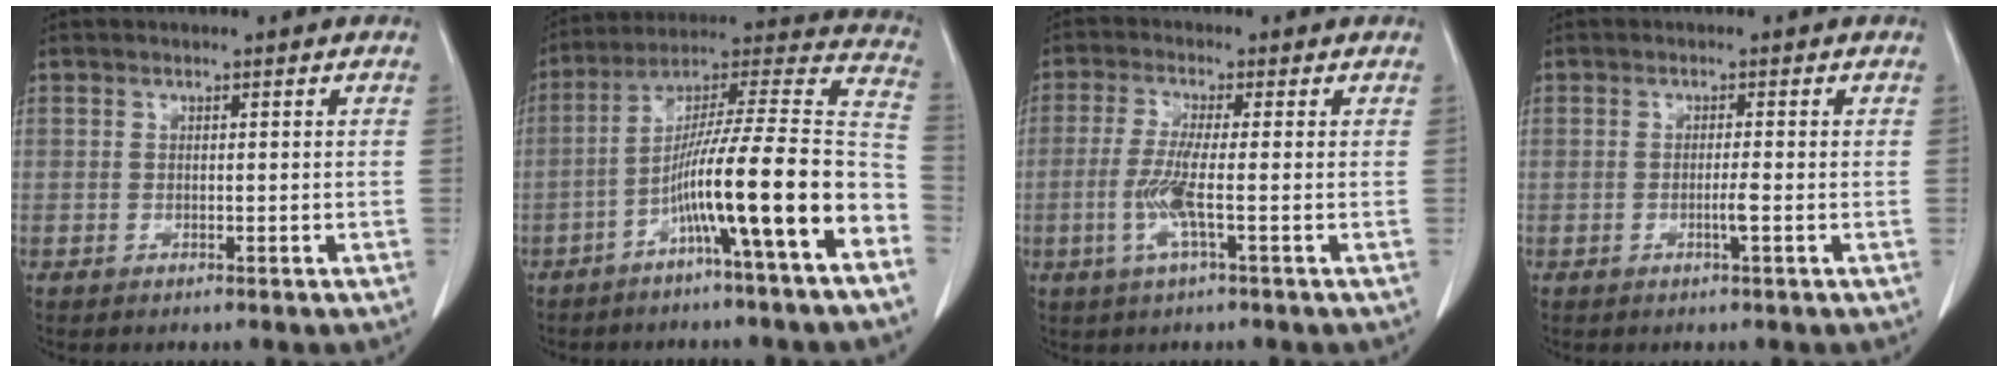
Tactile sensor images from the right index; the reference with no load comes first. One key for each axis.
{"total": 18.3, "fx": -7.6, "fy": -0.4, "fz": 16.6, "tx": -0.251, "ty": 0.017, "tz": -0.131}
{"total": 5.4, "fx": -1.4, "fy": -0.2, "fz": 5.2, "tx": -0.114, "ty": -0.012, "tz": -0.031}
{"total": 1.6, "fx": -0.5, "fy": -0.2, "fz": 1.5, "tx": -0.030, "ty": -0.003, "tz": -0.009}